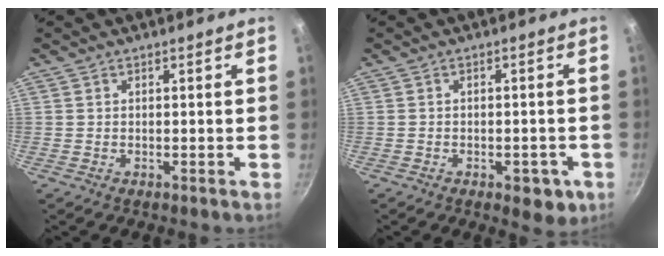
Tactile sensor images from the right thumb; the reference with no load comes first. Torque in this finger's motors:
{"motor_torque": [-0.16, 0.23, -0.12, 0.09, 0.08]}